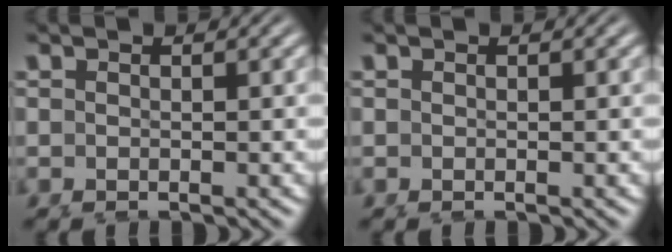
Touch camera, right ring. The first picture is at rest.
{"total": 0.0}